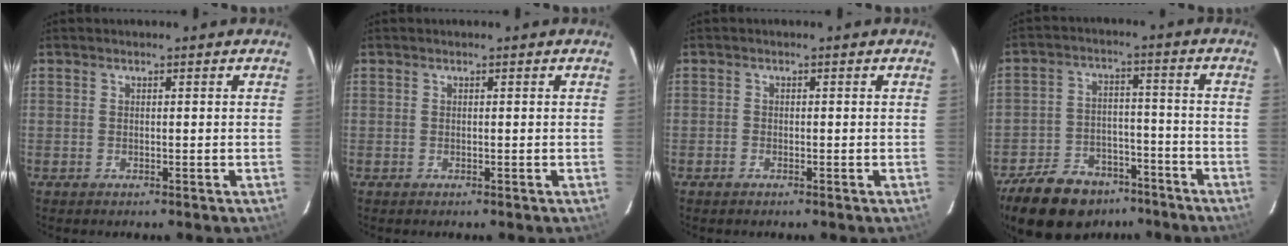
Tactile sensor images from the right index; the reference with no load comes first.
{"total": 0.0}
{"total": 0.7, "force": [-0.6, 0.4, 0.2], "torque": [-0.004, 0.002, -0.012]}
{"total": 16.7, "force": [-12.0, 9.6, 6.5], "torque": [-0.163, 0.022, -0.175]}